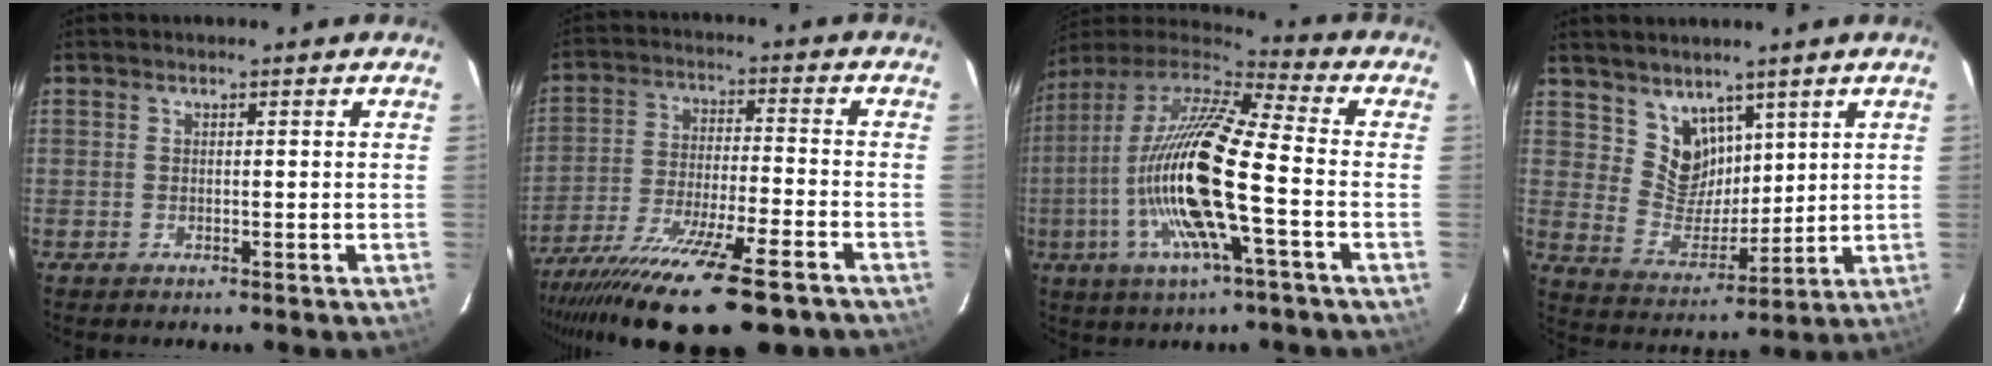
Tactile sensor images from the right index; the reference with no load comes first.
{"total": 22.2, "force": [-17.1, 3.9, 13.6], "torque": [-0.264, -0.065, -0.280]}
{"total": 20.5, "force": [-4.4, 3.1, 19.8], "torque": [-0.368, -0.021, -0.093]}
{"total": 8.4, "force": [5.5, 6.0, 2.1], "torque": [-0.033, 0.000, 0.119]}